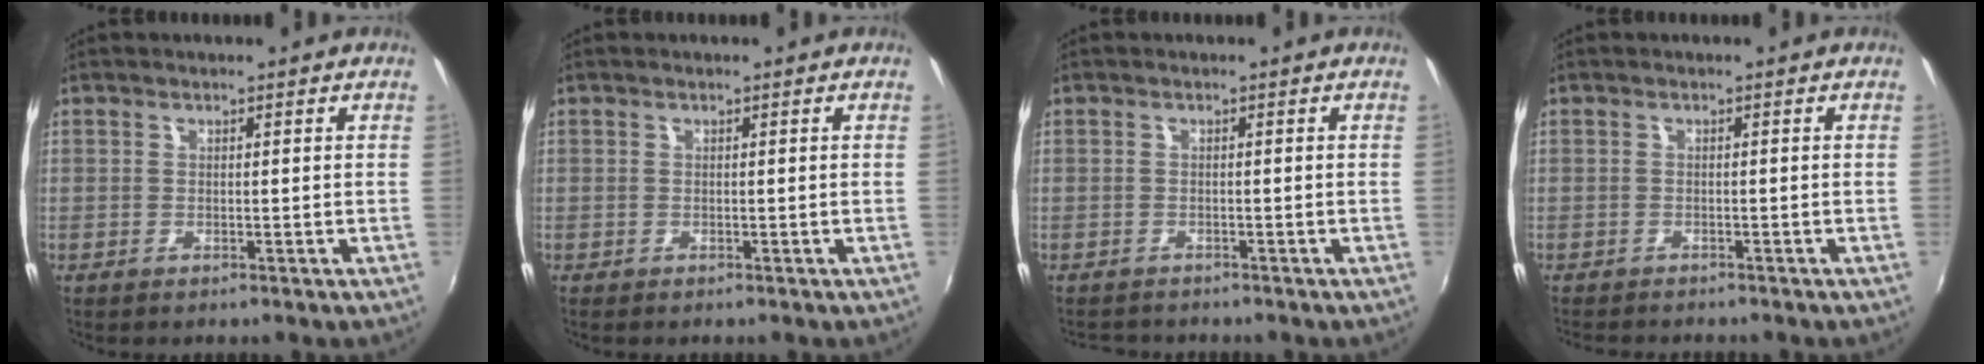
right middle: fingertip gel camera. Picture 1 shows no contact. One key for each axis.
{"total": 0.0}
{"total": 3.1, "fx": -2.9, "fy": 0.9, "fz": 0.5, "tx": -0.018, "ty": -0.012, "tz": -0.048}
{"total": 3.5, "fx": -3.2, "fy": 0.7, "fz": 1.0, "tx": -0.029, "ty": -0.018, "tz": -0.054}